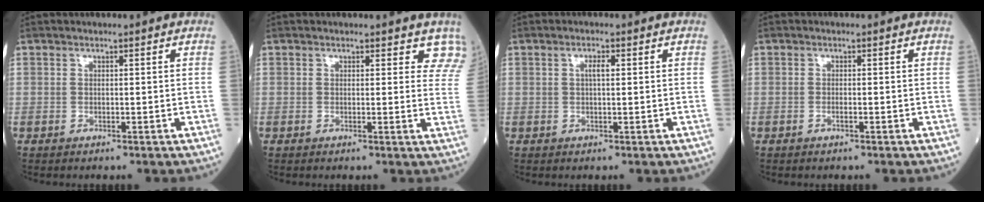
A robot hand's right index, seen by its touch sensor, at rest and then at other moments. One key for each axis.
{"total": 5.1, "fx": 4.4, "fy": 2.2, "fz": 1.2, "tx": 0.013, "ty": -0.013, "tz": 0.025}
{"total": 1.7, "fx": 0.4, "fy": 0.4, "fz": 1.6, "tx": -0.031, "ty": 0.003, "tz": 0.006}
{"total": 0.5, "fx": -0.3, "fy": 0.1, "fz": 0.4, "tx": -0.006, "ty": 0.000, "tz": -0.006}